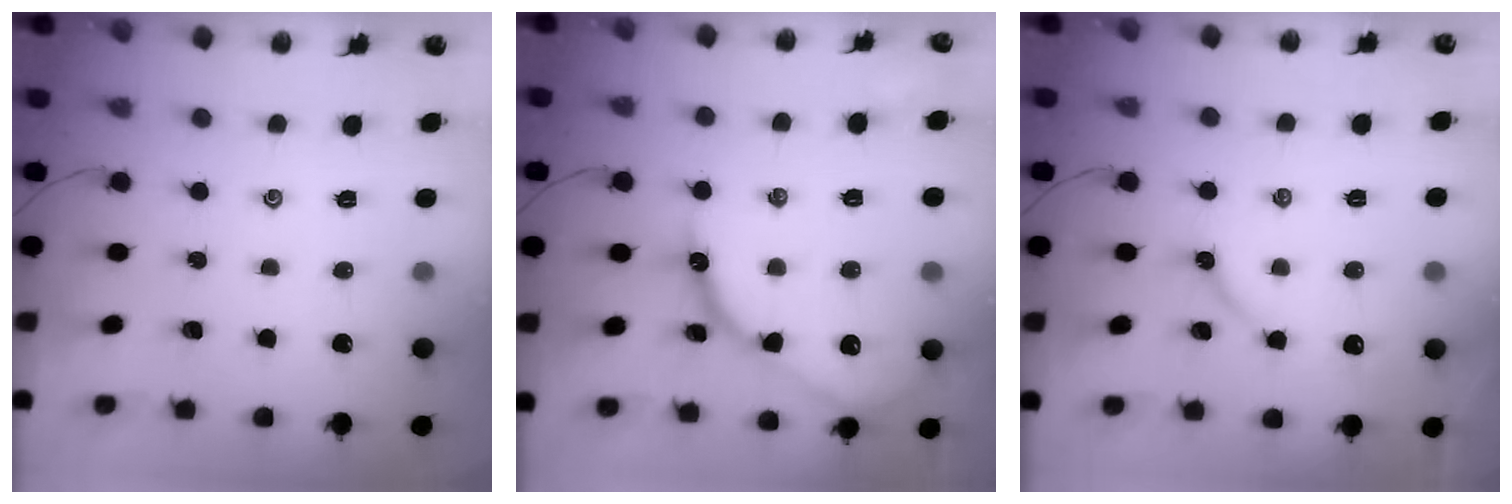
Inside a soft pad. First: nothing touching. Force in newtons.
{"total": 14.2, "press": 14.1, "slide": 1.1}
{"total": 4.9, "press": 4.9, "slide": 0.8}